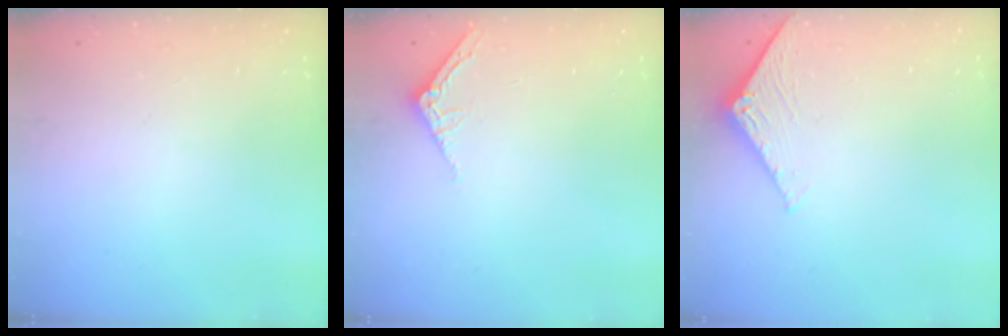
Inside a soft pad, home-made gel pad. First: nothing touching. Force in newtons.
{"total": 3.0, "press": 3.0, "slide": 0.2}
{"total": 2.4, "press": 2.4, "slide": 0.2}